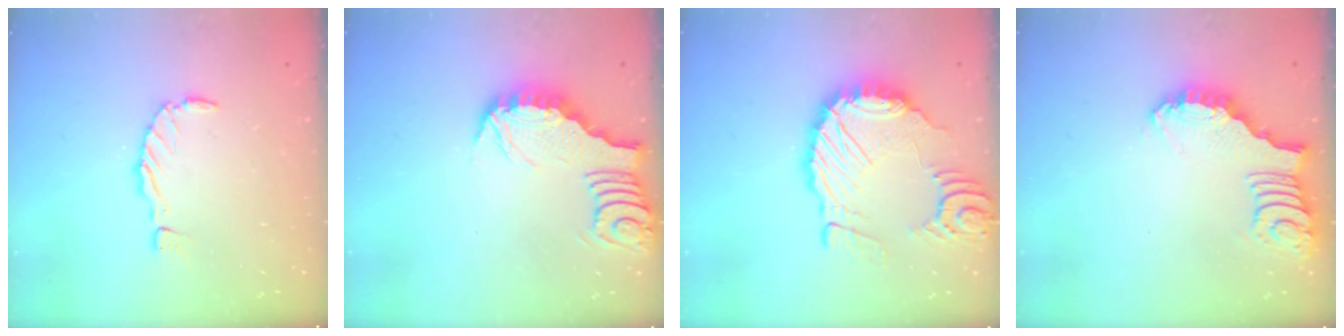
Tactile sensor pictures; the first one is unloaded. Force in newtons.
{"total": 3.3, "press": 3.3, "slide": 0.2}
{"total": 17.7, "press": 17.6, "slide": 2.0}
{"total": 2.6, "press": 2.5, "slide": 0.5}